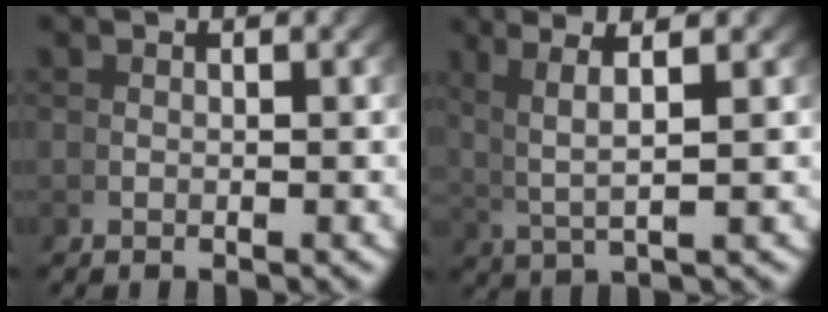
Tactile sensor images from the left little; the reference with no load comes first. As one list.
[{"total": 5.0, "force": [2.8, 0.7, 4.1], "torque": [-0.062, 0.012, 0.050]}]